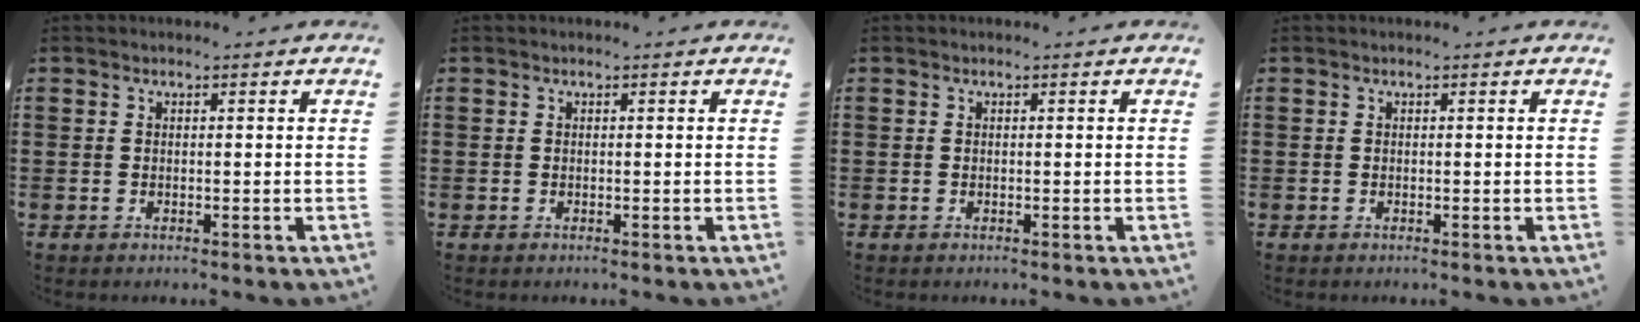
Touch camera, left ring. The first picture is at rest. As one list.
[{"total": 0.0}, {"total": 0.0}, {"total": 0.0}]